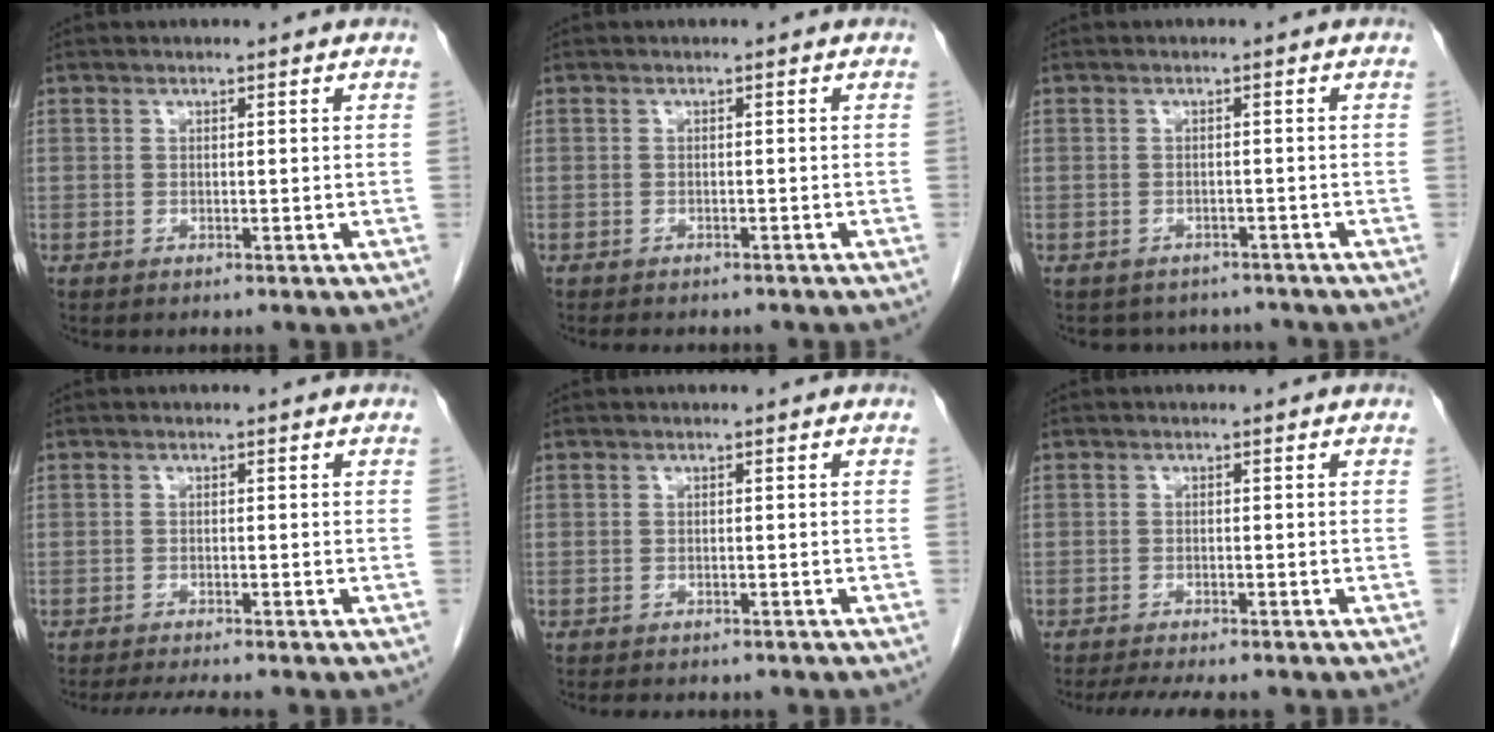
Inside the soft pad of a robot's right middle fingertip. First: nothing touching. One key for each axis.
{"total": 5.7, "fx": -4.8, "fy": 1.8, "fz": 2.3, "tx": -0.031, "ty": -0.004, "tz": -0.054}
{"total": 5.5, "fx": -4.9, "fy": 2.4, "fz": 0.1, "tx": 0.004, "ty": 0.011, "tz": -0.056}
{"total": 5.7, "fx": -5.1, "fy": 0.5, "fz": 2.6, "tx": -0.033, "ty": -0.012, "tz": -0.076}
{"total": 6.0, "fx": -5.1, "fy": 2.0, "fz": 2.4, "tx": -0.032, "ty": -0.003, "tz": -0.058}
{"total": 7.8, "fx": -6.7, "fy": 1.6, "fz": 3.6, "tx": -0.050, "ty": -0.009, "tz": -0.096}